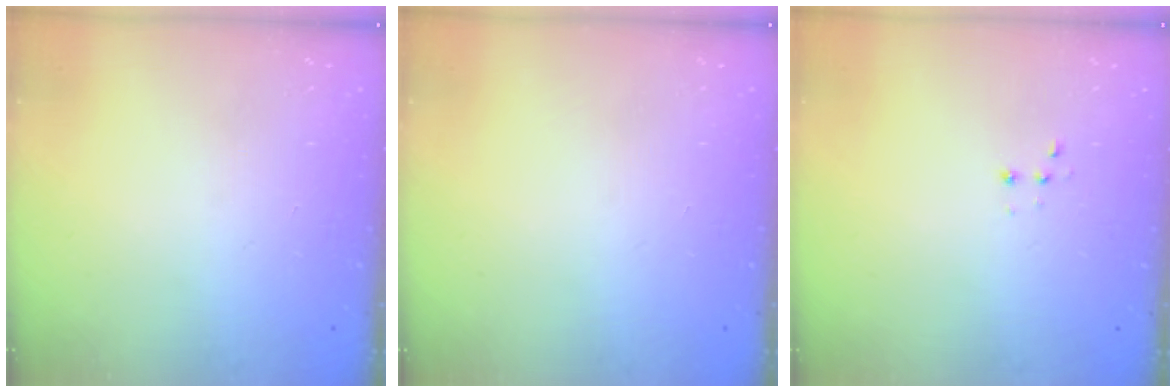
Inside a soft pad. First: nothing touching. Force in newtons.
{"total": 0.0}
{"total": 2.8, "press": 2.7, "slide": 0.7}